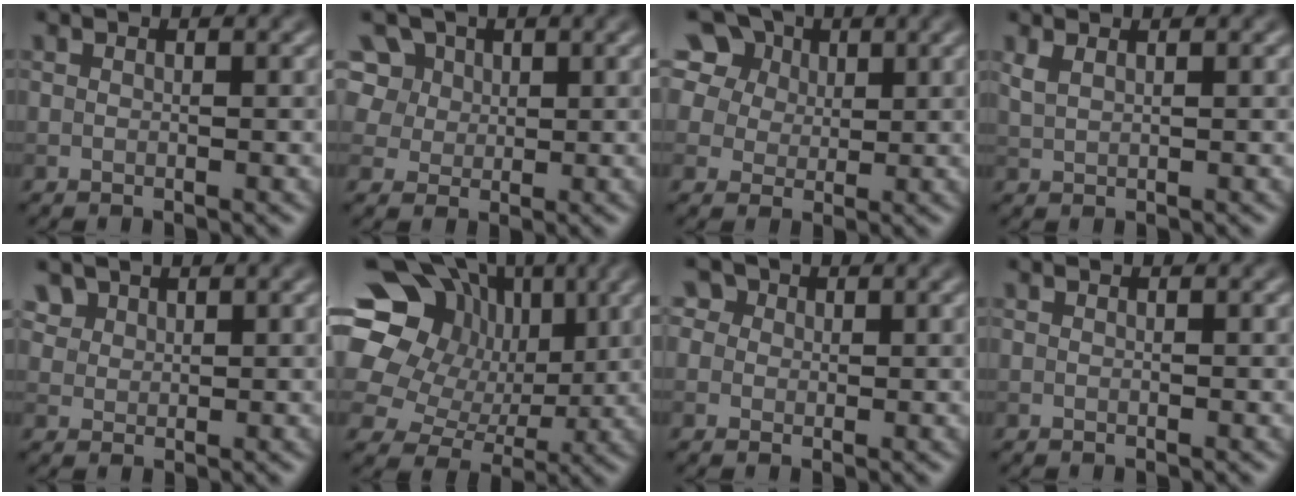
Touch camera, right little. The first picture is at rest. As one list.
[{"total": 9.7, "force": [4.9, 7.3, 4.1], "torque": [-0.099, 0.026, 0.074]}, {"total": 13.6, "force": [7.6, 9.5, 6.0], "torque": [-0.161, 0.040, 0.126]}, {"total": 1.3, "force": [0.9, 0.4, 0.9], "torque": [-0.020, 0.001, 0.020]}, {"total": 3.1, "force": [2.2, 2.0, 1.0], "torque": [-0.036, -0.006, 0.057]}, {"total": 16.2, "force": [5.3, 13.5, 7.2], "torque": [-0.166, 0.041, 0.076]}, {"total": 3.9, "force": [2.1, 3.0, 1.5], "torque": [-0.021, 0.017, 0.012]}, {"total": 0.0}]